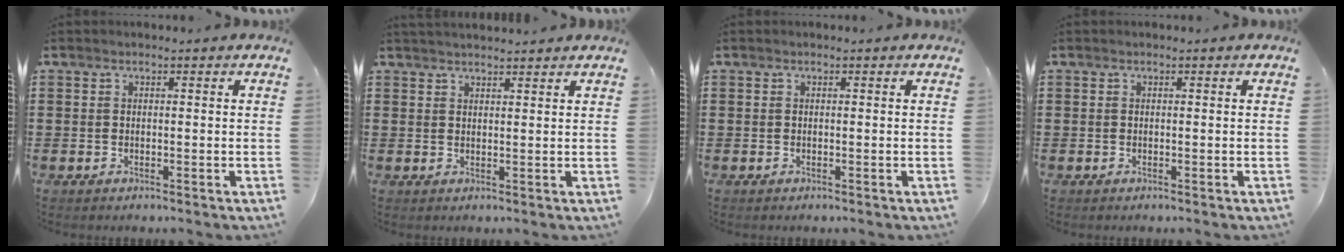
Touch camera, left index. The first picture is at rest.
{"total": 1.6, "force": [1.6, -0.1, 0.2], "torque": [-0.005, 0.002, 0.031]}
{"total": 0.0}
{"total": 0.0}